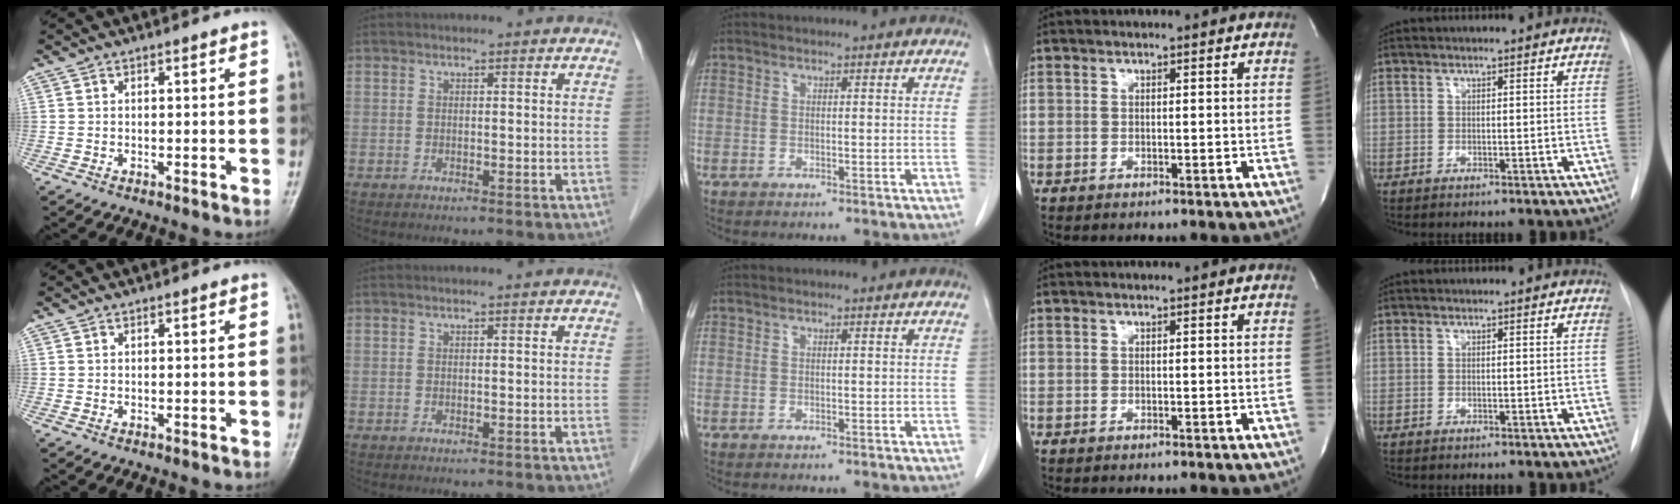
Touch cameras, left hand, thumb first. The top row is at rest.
{}